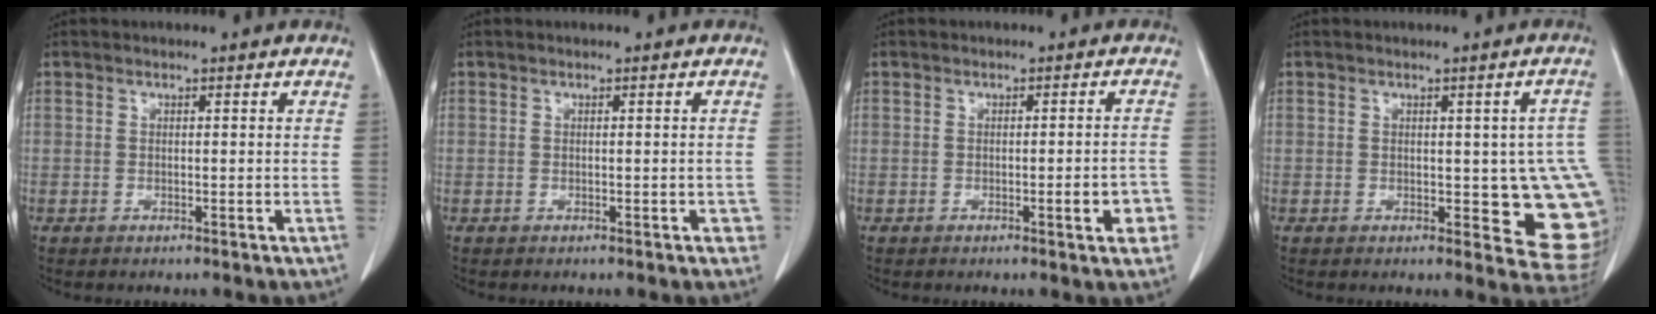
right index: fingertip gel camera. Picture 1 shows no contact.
{"total": 1.3, "force": [-0.6, 0.7, 0.9], "torque": [-0.001, 0.004, -0.004]}
{"total": 4.2, "force": [-1.8, 0.8, 3.7], "torque": [-0.040, 0.002, -0.022]}
{"total": 10.2, "force": [-0.8, 4.1, 9.3], "torque": [-0.098, 0.003, -0.003]}